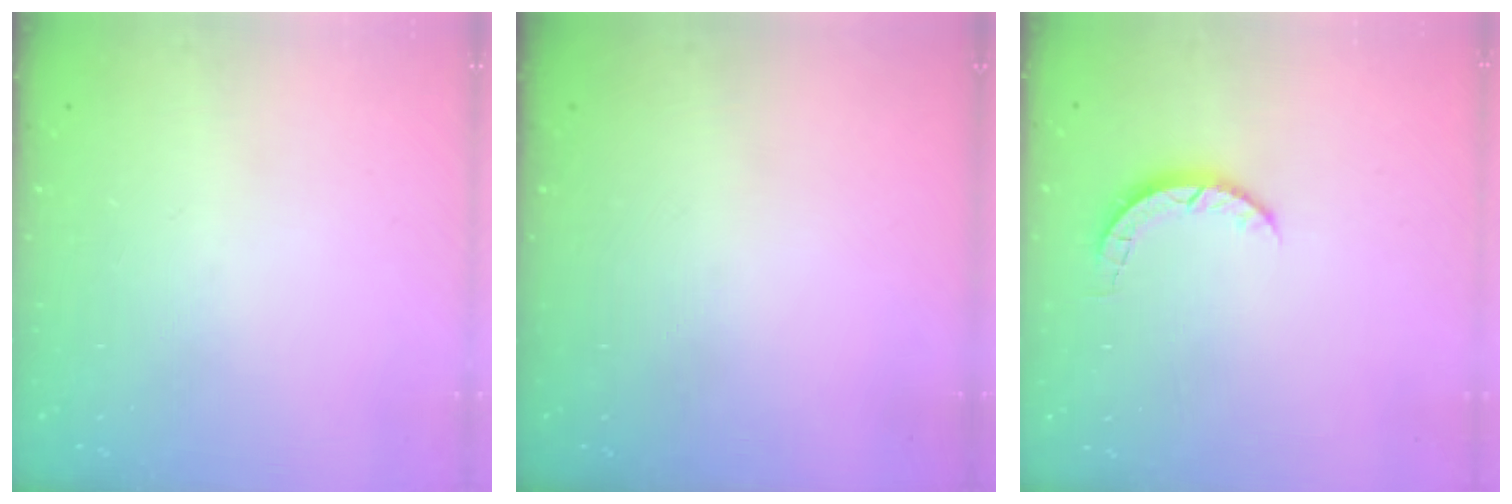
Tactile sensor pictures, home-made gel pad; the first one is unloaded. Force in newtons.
{"total": 0.0}
{"total": 3.1, "press": 3.0, "slide": 0.4}